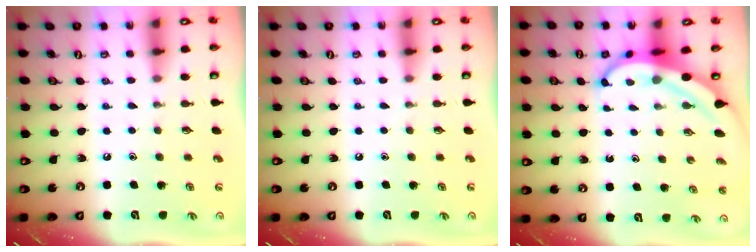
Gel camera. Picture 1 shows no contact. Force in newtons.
{"total": 0.0}
{"total": 5.2, "press": 5.2, "slide": 0.8}